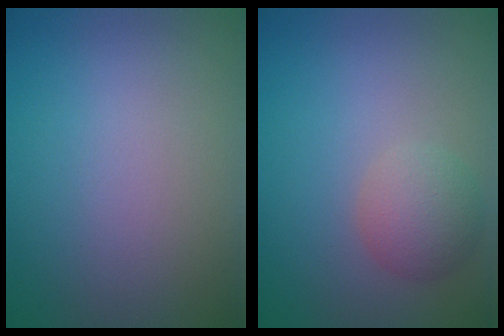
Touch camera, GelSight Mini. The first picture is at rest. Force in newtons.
{"total": 3.0, "press": 3.0, "slide": 0.1}